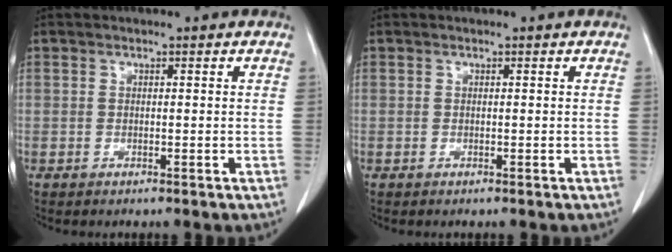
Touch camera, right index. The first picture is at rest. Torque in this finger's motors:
{"motor_torque": [0.00, 0.00, 0.00, 0.00]}